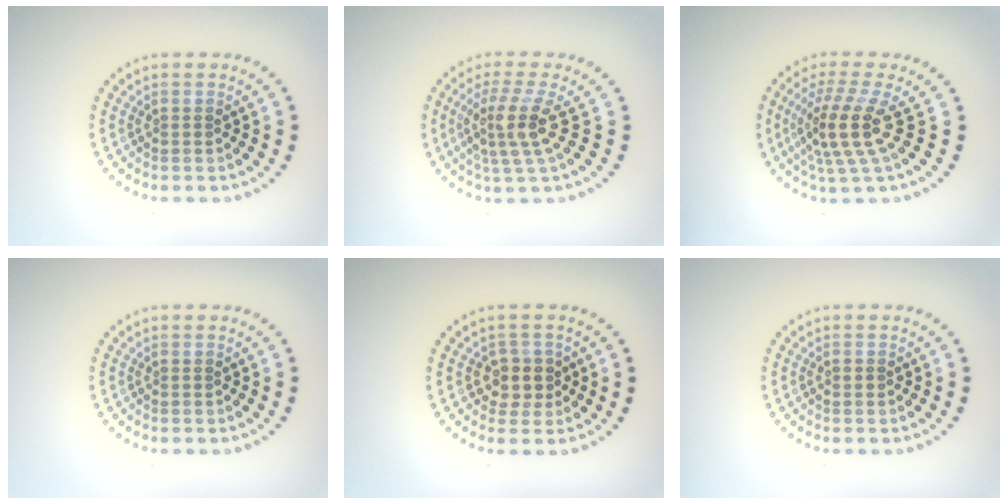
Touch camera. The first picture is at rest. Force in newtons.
{"total": 3.9, "press": 2.8, "slide": 2.7}
{"total": 4.5, "press": 3.4, "slide": 2.9}
{"total": 0.0}
{"total": 2.5, "press": 2.2, "slide": 1.3}
{"total": 0.8, "press": 0.8, "slide": 0.2}